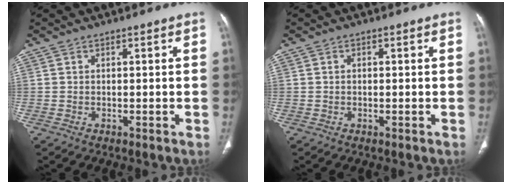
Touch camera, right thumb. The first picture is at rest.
{"total": 0.5, "force": [0.0, 0.4, 0.4], "torque": [-0.010, 0.003, 0.001]}